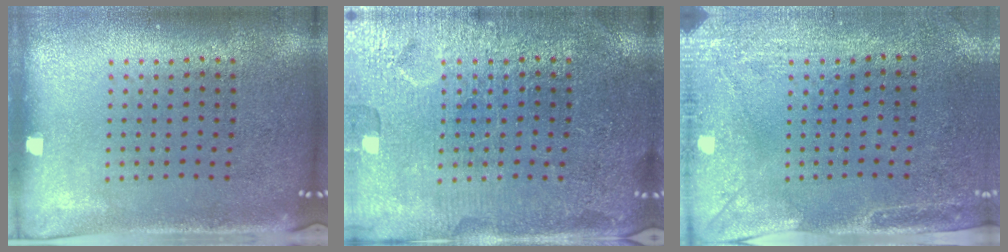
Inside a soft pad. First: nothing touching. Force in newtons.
{"total": 3.9, "press": 3.9, "slide": 0.5}
{"total": 2.9, "press": 2.3, "slide": 1.8}